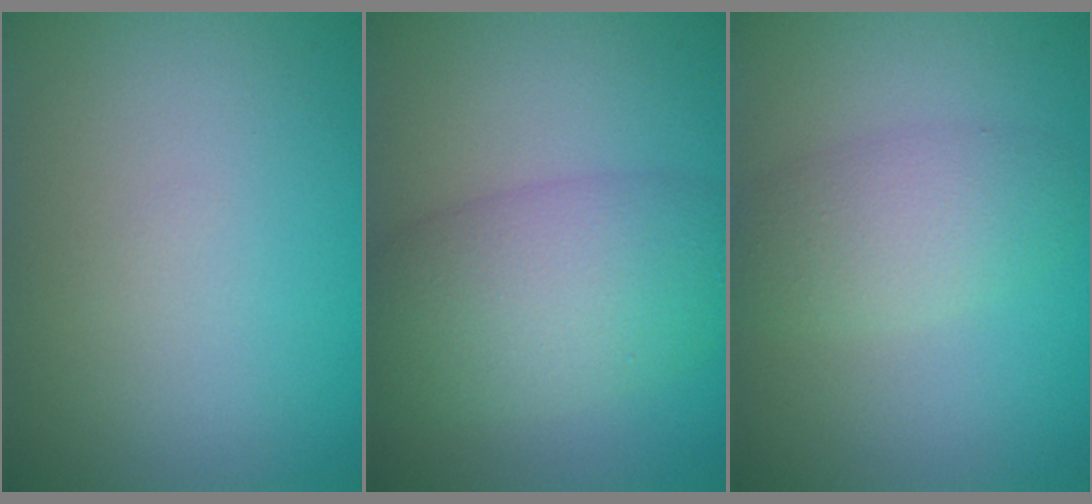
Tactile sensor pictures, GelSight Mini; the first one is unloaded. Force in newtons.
{"total": 6.8, "press": 6.7, "slide": 0.3}
{"total": 3.5, "press": 3.5, "slide": 0.1}